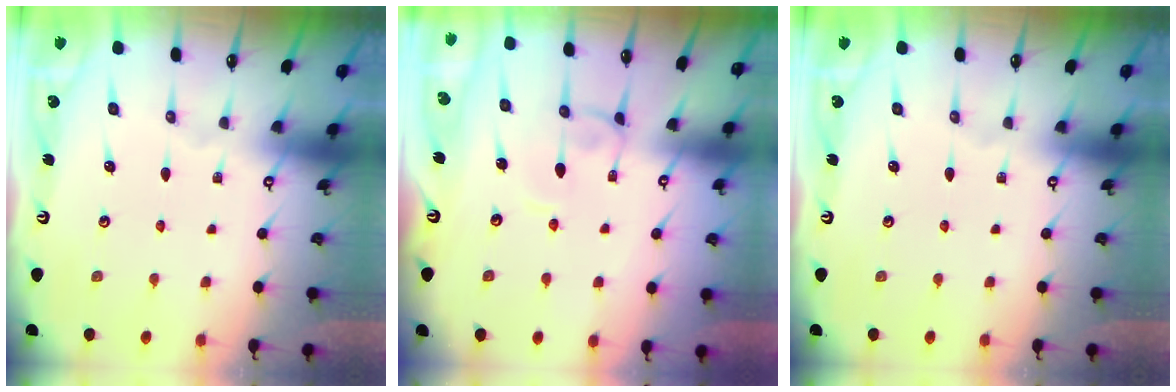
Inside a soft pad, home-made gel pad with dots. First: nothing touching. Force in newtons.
{"total": 0.8, "press": 0.7, "slide": 0.3}
{"total": 0.0}